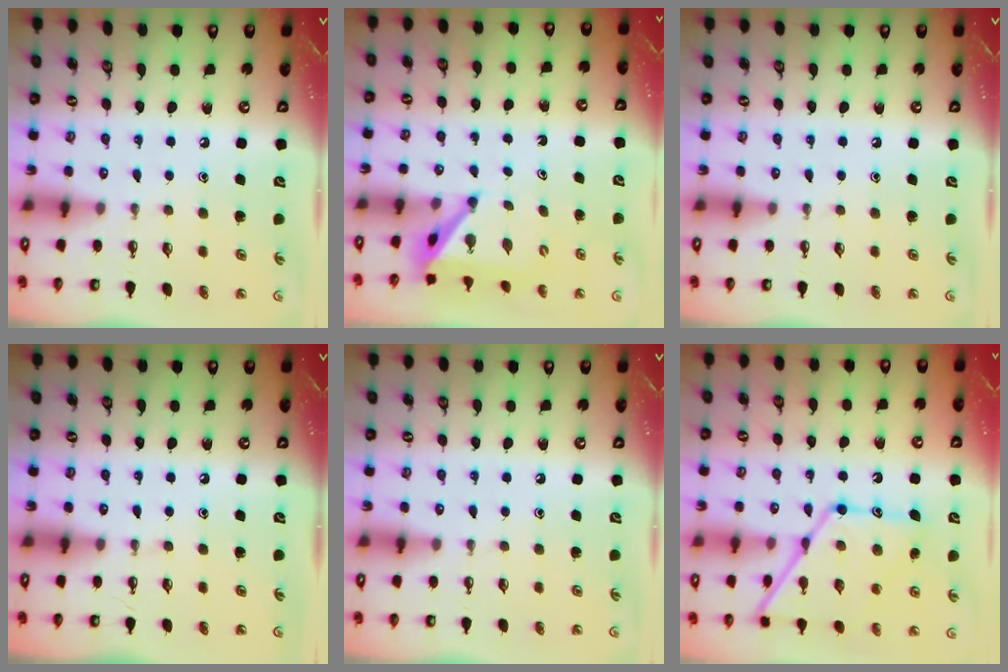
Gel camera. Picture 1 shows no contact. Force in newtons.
{"total": 4.3, "press": 4.3, "slide": 0.4}
{"total": 0.0}
{"total": 0.0}
{"total": 0.0}
{"total": 16.0, "press": 16.0, "slide": 1.5}